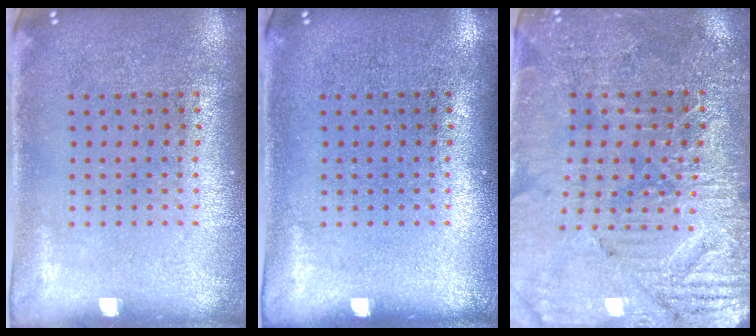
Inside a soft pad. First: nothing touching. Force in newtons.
{"total": 0.0}
{"total": 3.3, "press": 3.3, "slide": 0.4}